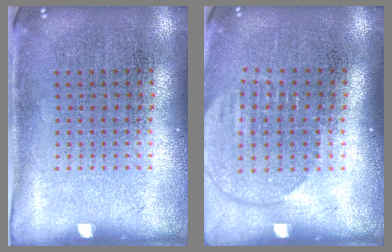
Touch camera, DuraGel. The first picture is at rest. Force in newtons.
{"total": 1.7, "press": 1.5, "slide": 0.8}